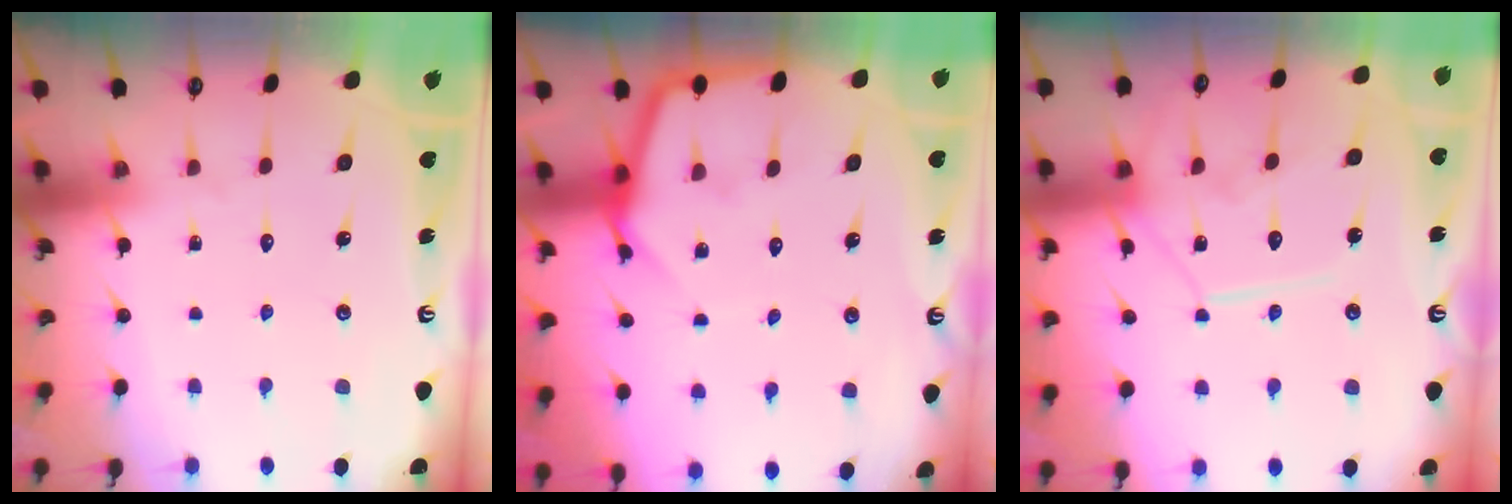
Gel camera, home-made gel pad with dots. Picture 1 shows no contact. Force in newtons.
{"total": 5.1, "press": 5.0, "slide": 0.5}
{"total": 11.3, "press": 11.3, "slide": 0.6}